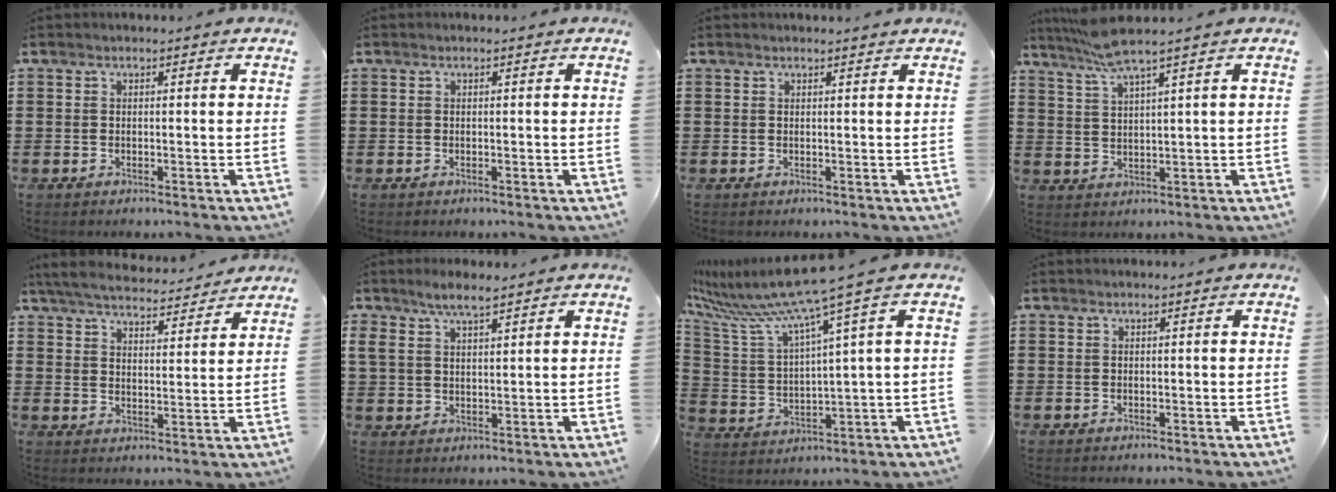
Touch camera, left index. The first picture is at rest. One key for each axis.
{"total": 0.0}
{"total": 0.6, "fx": 0.6, "fy": 0.0, "fz": 0.1, "tx": -0.004, "ty": -0.001, "tz": 0.013}
{"total": 5.5, "fx": 4.2, "fy": -0.2, "fz": 3.5, "tx": -0.079, "ty": -0.010, "tz": 0.076}
{"total": 5.4, "fx": 5.3, "fy": 0.4, "fz": 1.1, "tx": -0.045, "ty": -0.027, "tz": 0.092}
{"total": 4.5, "fx": 3.3, "fy": 1.5, "fz": 2.6, "tx": -0.059, "ty": 0.003, "tz": 0.060}
{"total": 9.9, "fx": 7.6, "fy": -0.8, "fz": 6.3, "tx": -0.160, "ty": -0.056, "tz": 0.121}
{"total": 0.0}